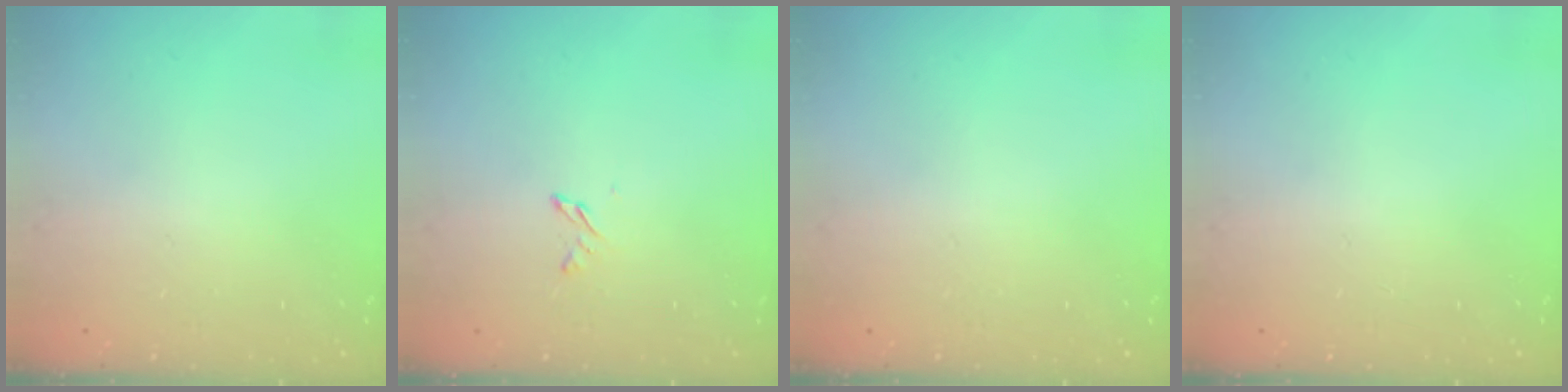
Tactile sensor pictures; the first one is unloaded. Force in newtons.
{"total": 2.6, "press": 2.6, "slide": 0.3}
{"total": 0.0}
{"total": 0.0}